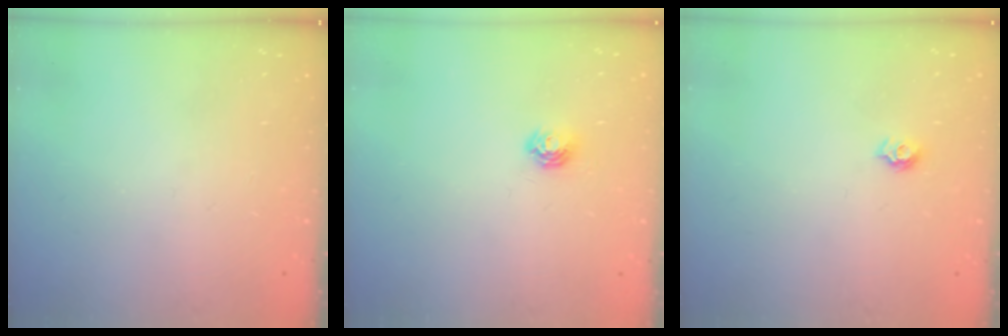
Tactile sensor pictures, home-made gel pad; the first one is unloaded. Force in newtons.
{"total": 5.1, "press": 5.1, "slide": 0.5}
{"total": 5.7, "press": 5.7, "slide": 0.6}